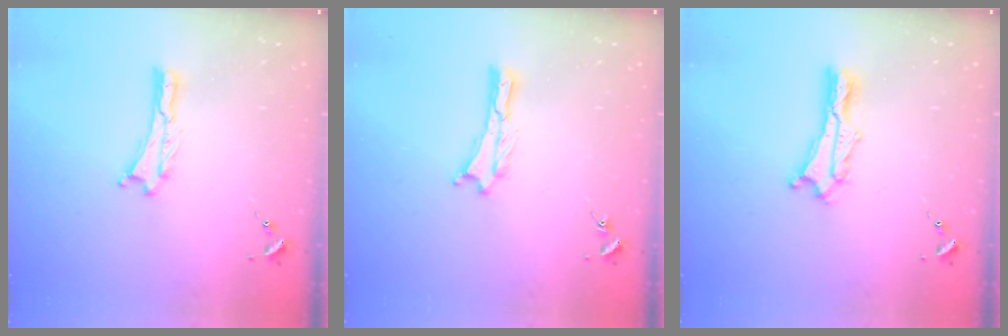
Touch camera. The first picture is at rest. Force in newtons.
{"total": 0.0}
{"total": 2.2, "press": 2.2, "slide": 0.3}